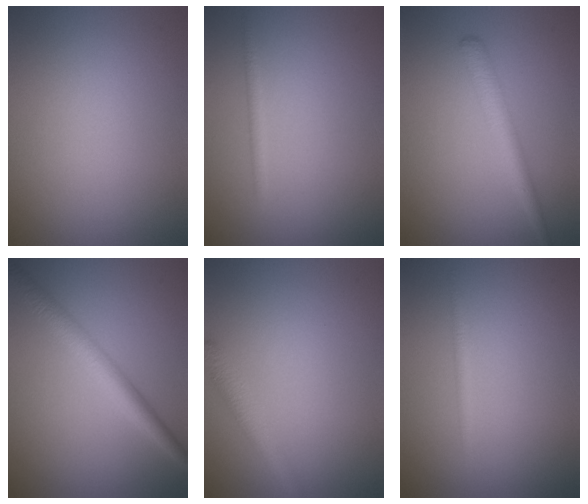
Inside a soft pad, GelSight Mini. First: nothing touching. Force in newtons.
{"total": 1.1, "press": 1.1, "slide": 0.0}
{"total": 2.7, "press": 2.6, "slide": 0.1}
{"total": 3.9, "press": 3.9, "slide": 0.1}
{"total": 2.4, "press": 2.4, "slide": 0.1}
{"total": 0.9, "press": 0.9, "slide": 0.0}